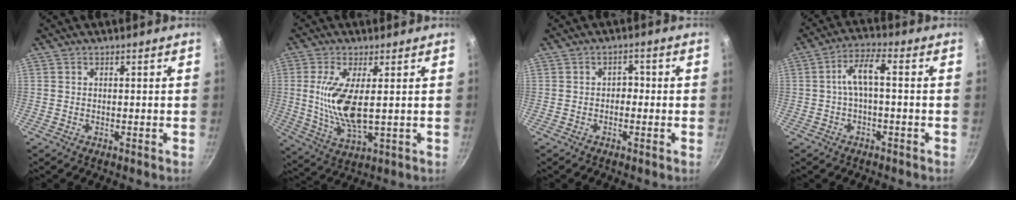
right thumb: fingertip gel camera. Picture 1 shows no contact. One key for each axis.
{"total": 11.1, "fx": 1.3, "fy": 3.9, "fz": 10.3, "tx": -0.209, "ty": -0.017, "tz": 0.031}
{"total": 2.1, "fx": -0.5, "fy": 1.6, "fz": 1.3, "tx": -0.007, "ty": 0.010, "tz": -0.011}
{"total": 5.6, "fx": -0.5, "fy": 1.9, "fz": 5.3, "tx": -0.112, "ty": 0.030, "tz": -0.013}